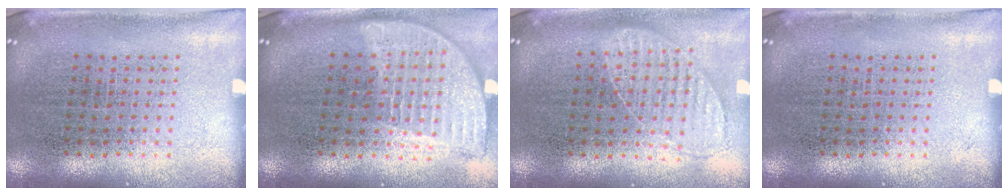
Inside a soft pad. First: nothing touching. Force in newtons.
{"total": 1.9, "press": 1.5, "slide": 1.1}
{"total": 1.0, "press": 1.0, "slide": 0.3}
{"total": 0.0}